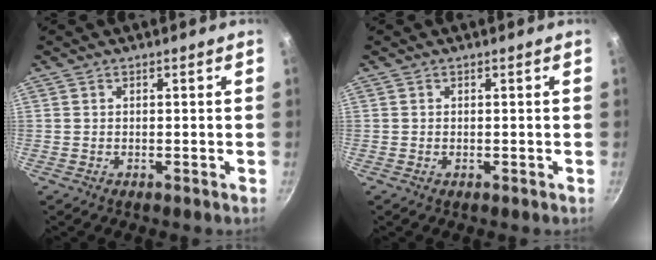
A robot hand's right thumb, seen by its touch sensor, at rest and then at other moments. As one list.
[{"total": 0.0}]